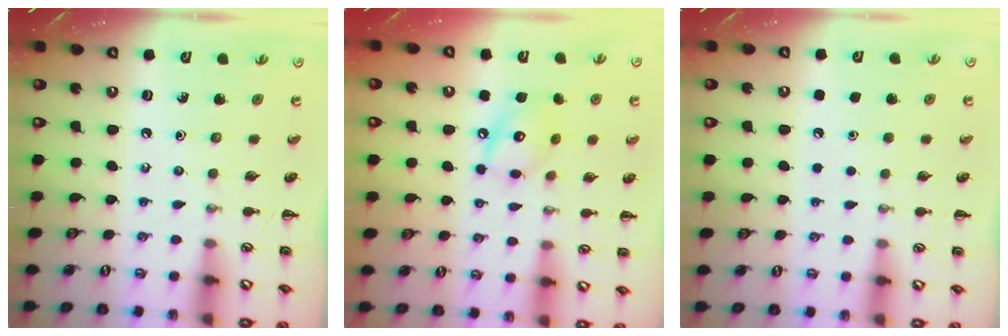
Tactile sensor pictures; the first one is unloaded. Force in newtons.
{"total": 9.9, "press": 9.9, "slide": 0.5}
{"total": 1.8, "press": 1.8, "slide": 0.1}